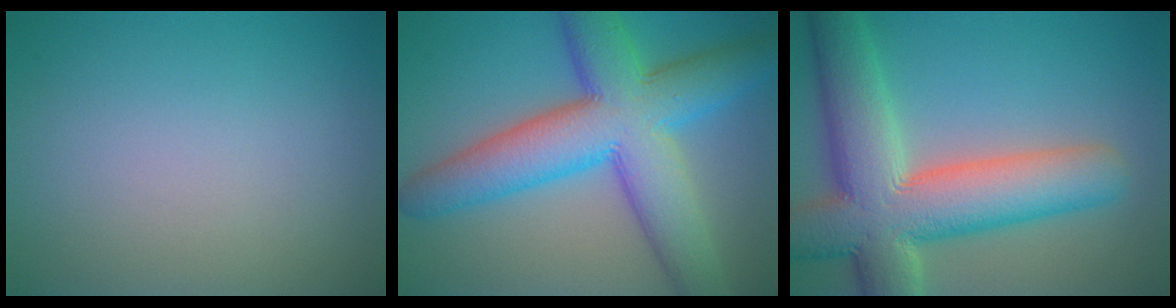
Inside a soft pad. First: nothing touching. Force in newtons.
{"total": 11.3, "press": 11.3, "slide": 0.2}
{"total": 11.8, "press": 11.8, "slide": 1.0}